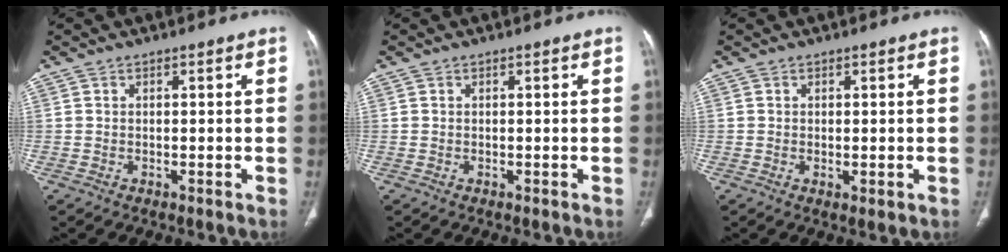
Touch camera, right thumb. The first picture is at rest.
{"total": 0.0}
{"total": 1.4, "force": [-0.2, 0.5, 1.3], "torque": [-0.025, -0.007, 0.002]}